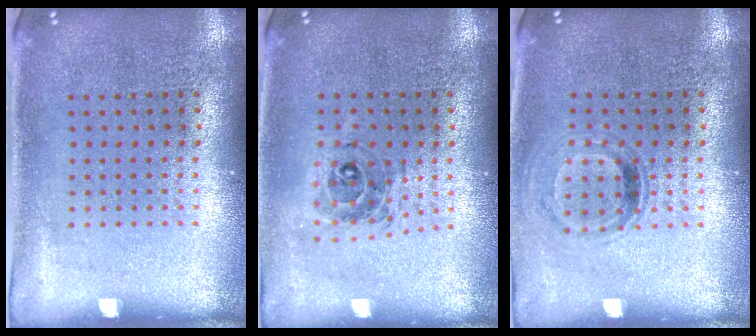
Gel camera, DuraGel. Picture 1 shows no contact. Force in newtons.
{"total": 0.7, "press": 0.7, "slide": 0.1}
{"total": 0.9, "press": 0.8, "slide": 0.4}